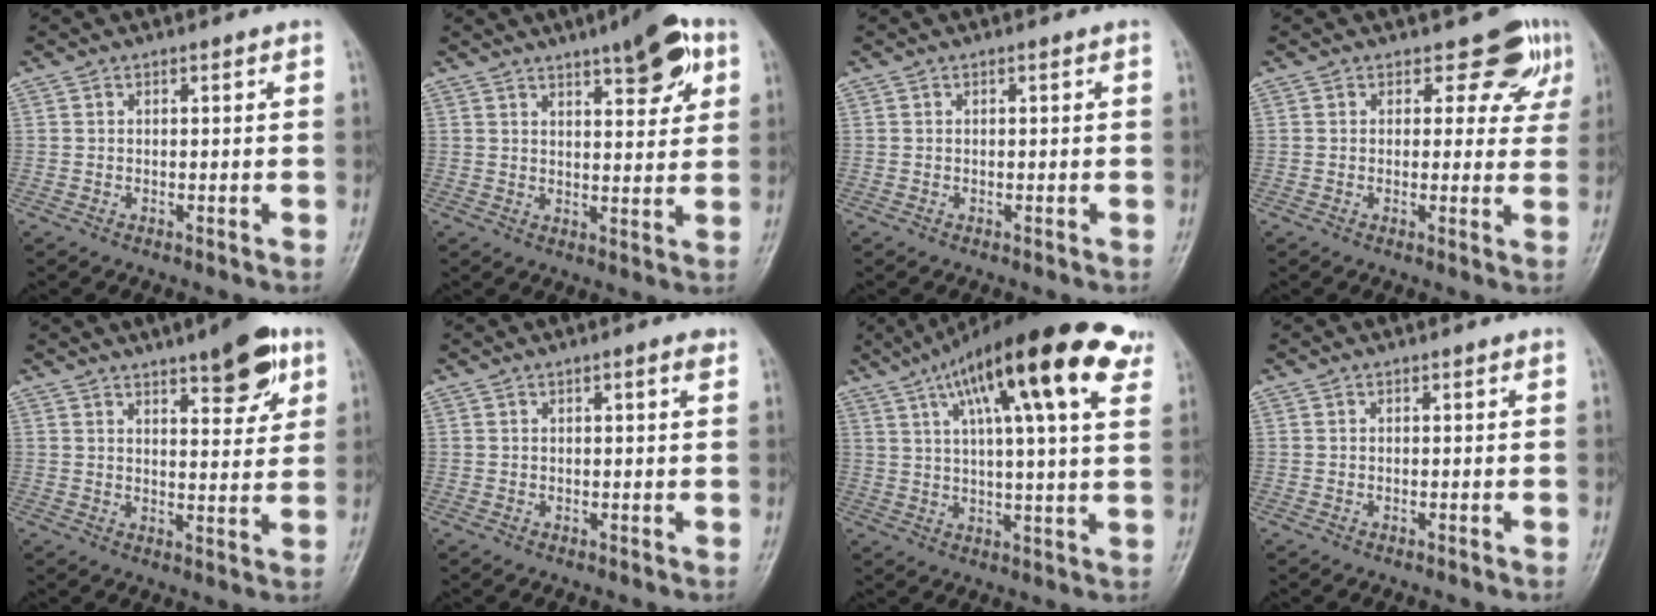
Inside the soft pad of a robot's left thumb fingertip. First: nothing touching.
{"total": 10.4, "force": [5.4, 3.4, 8.2], "torque": [-0.086, -0.020, 0.071]}
{"total": 0.0}
{"total": 5.5, "force": [3.7, 3.6, 1.9], "torque": [0.011, -0.023, 0.033]}
{"total": 10.0, "force": [5.9, 3.4, 7.3], "torque": [-0.074, -0.028, 0.080]}
{"total": 1.7, "force": [0.9, 0.2, 1.5], "torque": [-0.022, -0.001, 0.011]}
{"total": 22.0, "force": [11.5, 4.7, 18.1], "torque": [-0.271, -0.005, 0.172]}
{"total": 0.0}